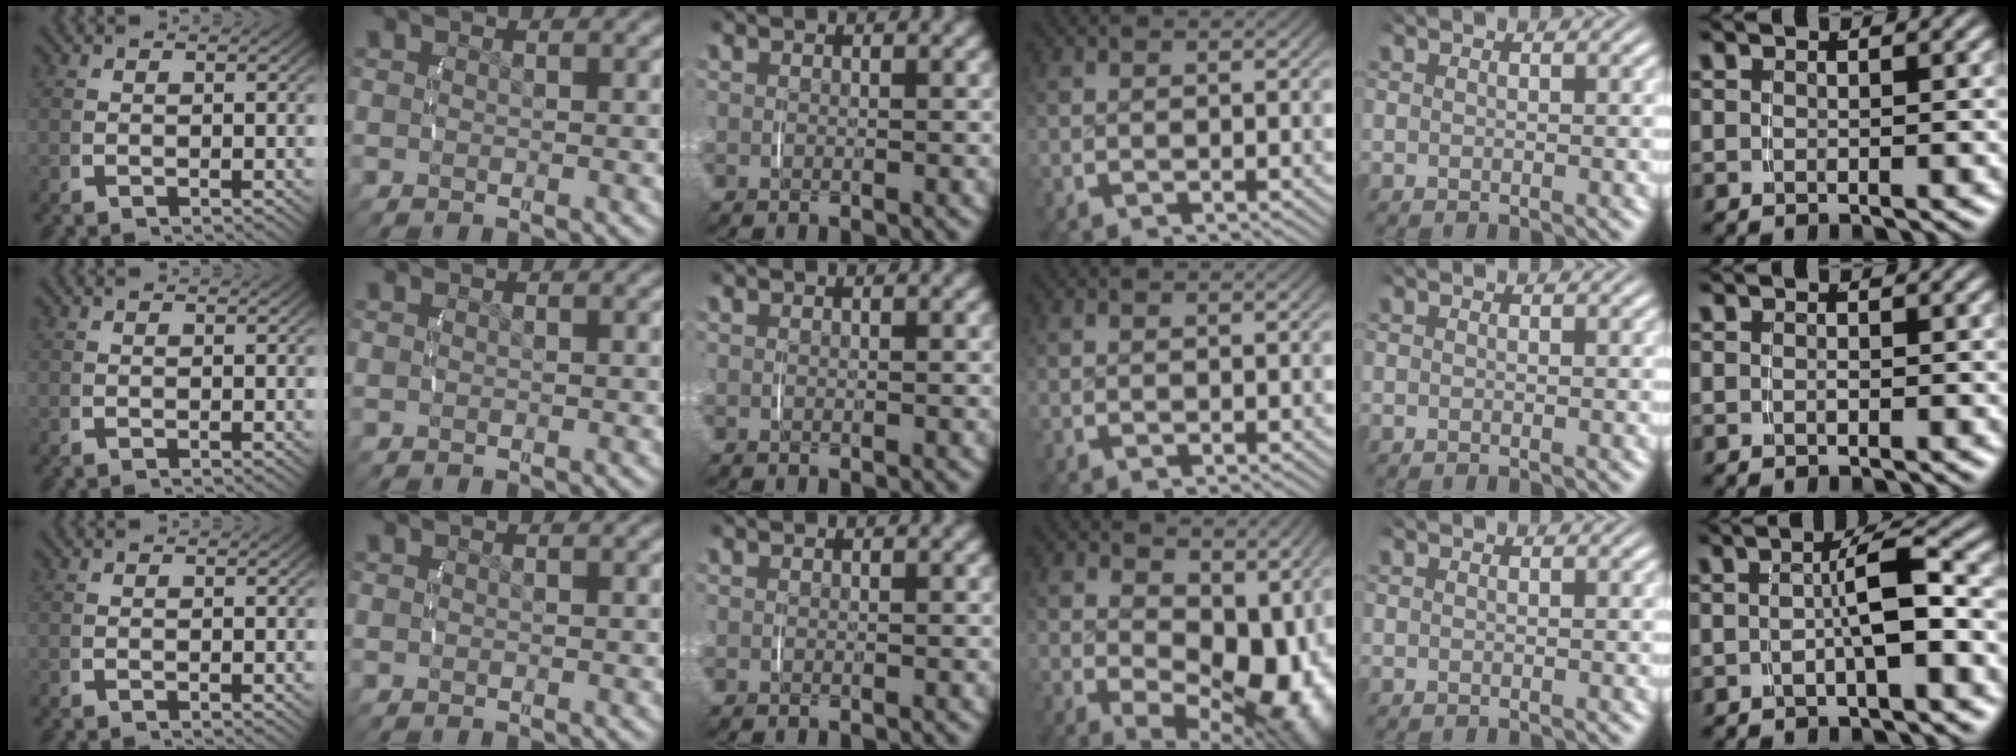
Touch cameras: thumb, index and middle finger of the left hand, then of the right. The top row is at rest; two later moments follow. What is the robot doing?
{"motion": "lift_and_place", "object": "phone"}